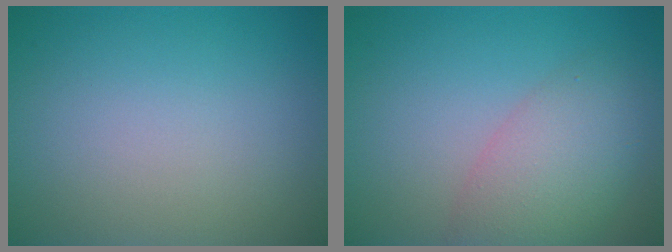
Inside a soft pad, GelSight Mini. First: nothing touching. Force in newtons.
{"total": 5.3, "press": 5.3, "slide": 0.3}